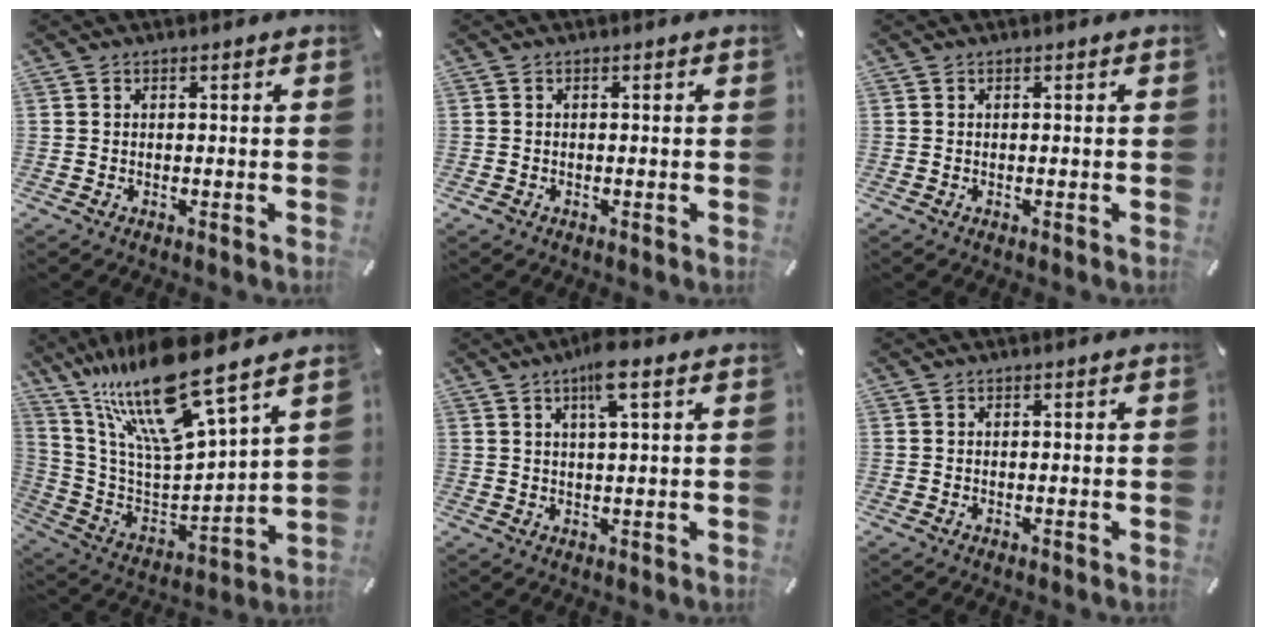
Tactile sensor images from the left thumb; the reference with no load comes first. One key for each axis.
{"total": 0.7, "fx": -0.3, "fy": 0.5, "fz": 0.3, "tx": -0.005, "ty": 0.002, "tz": -0.007}
{"total": 0.0}
{"total": 21.5, "fx": 17.2, "fy": 4.2, "fz": 12.2, "tx": -0.251, "ty": -0.135, "tz": 0.286}
{"total": 6.3, "fx": 3.4, "fy": 1.1, "fz": 5.2, "tx": -0.101, "ty": 0.003, "tz": 0.055}
{"total": 0.0}